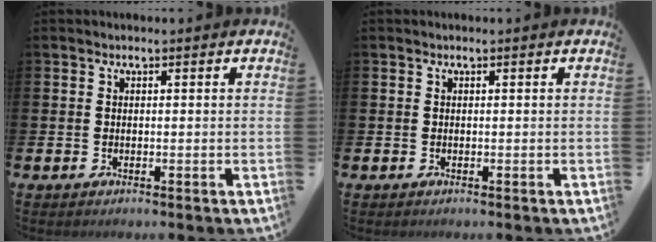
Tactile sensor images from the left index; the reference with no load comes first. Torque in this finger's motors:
{"motor_torque": [0.00, 0.00, 0.03, 0.00]}